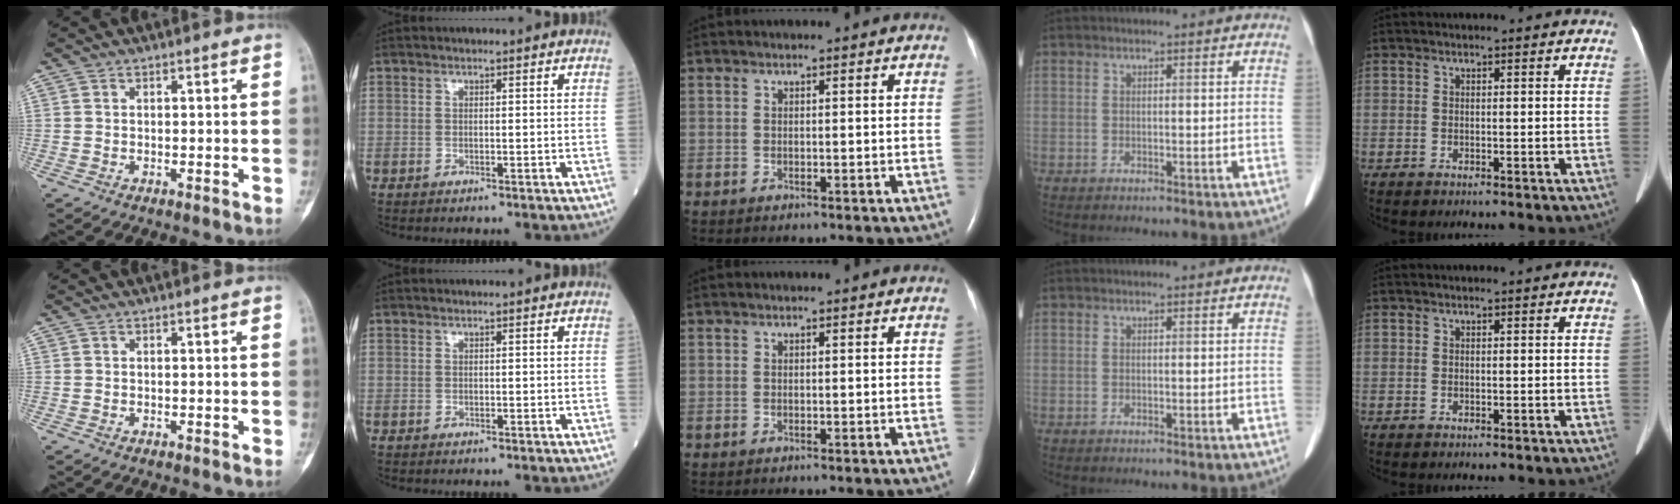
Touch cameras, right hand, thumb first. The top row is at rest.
{}